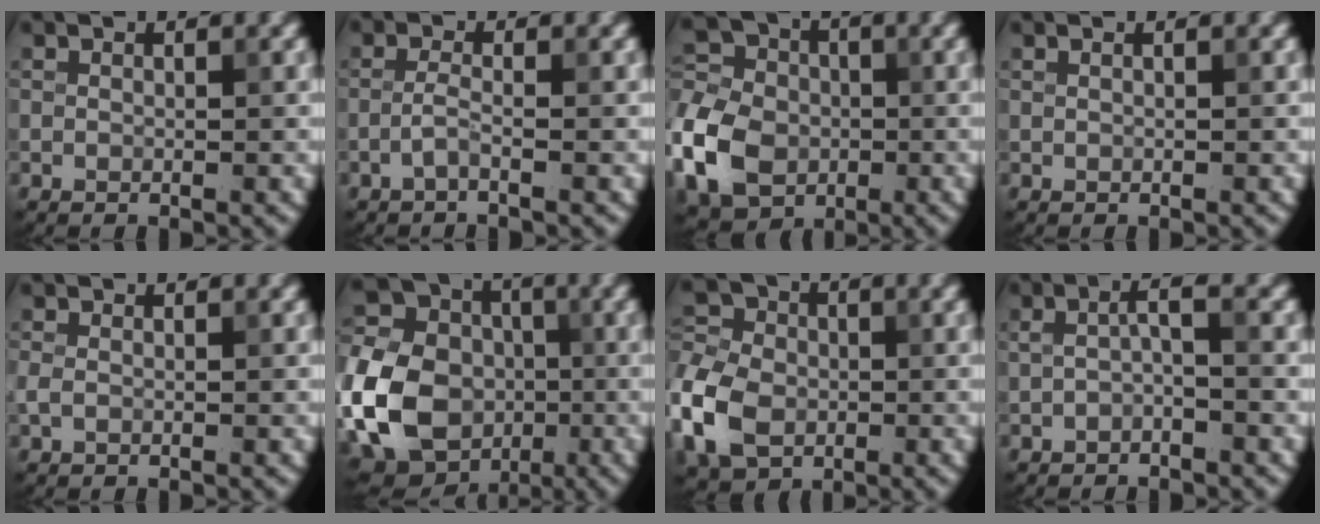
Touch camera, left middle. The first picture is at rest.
{"total": 1.3, "force": [-0.7, 0.2, 1.1], "torque": [-0.025, 0.003, -0.019]}
{"total": 9.6, "force": [-3.2, 7.4, 5.3], "torque": [-0.124, -0.002, -0.081]}
{"total": 0.7, "force": [0.3, 0.3, 0.5], "torque": [-0.007, -0.001, -0.003]}
{"total": 0.8, "force": [-0.1, 0.5, 0.6], "torque": [-0.018, -0.001, -0.004]}
{"total": 14.2, "force": [-3.4, 11.6, 7.5], "torque": [-0.186, -0.022, -0.062]}
{"total": 8.3, "force": [-2.7, 6.2, 4.8], "torque": [-0.115, -0.004, -0.066]}
{"total": 1.8, "force": [-0.4, 0.3, 1.8], "torque": [-0.035, 0.008, -0.010]}